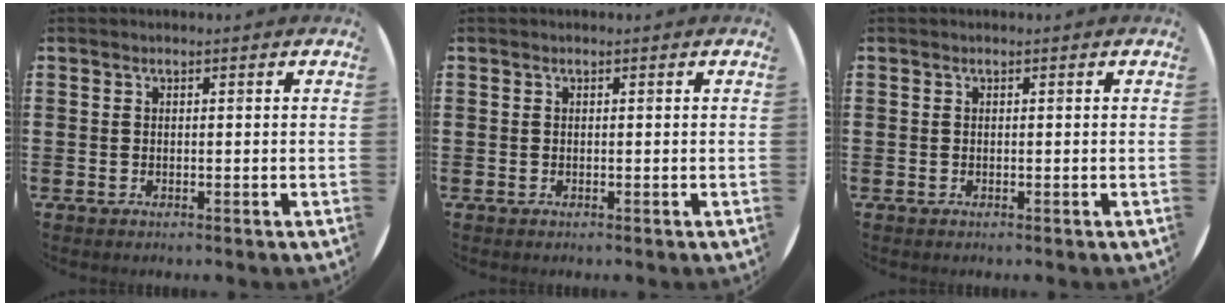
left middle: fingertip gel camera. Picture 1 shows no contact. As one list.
[{"total": 0.0}, {"total": 0.0}]